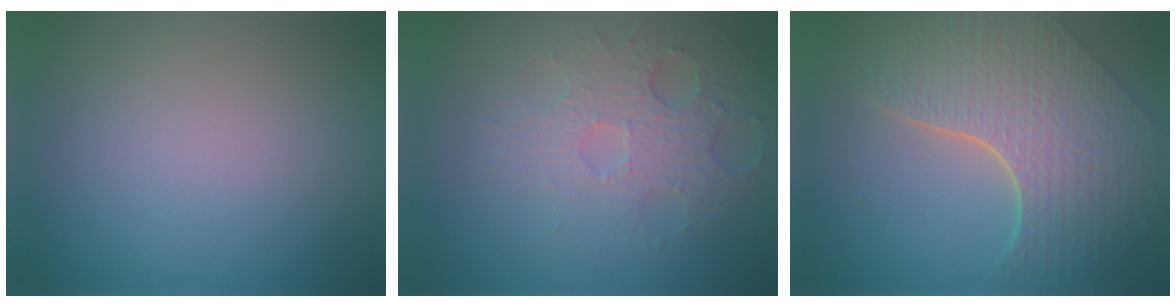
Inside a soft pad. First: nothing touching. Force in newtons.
{"total": 3.5, "press": 3.2, "slide": 1.4}
{"total": 8.0, "press": 5.8, "slide": 5.5}